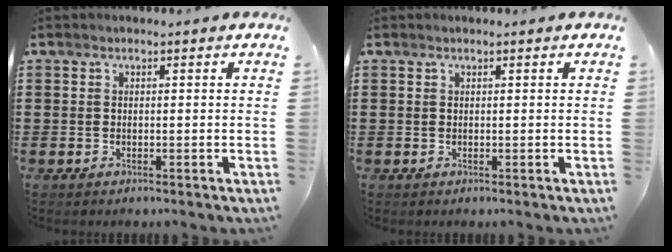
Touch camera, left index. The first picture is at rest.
{"total": 0.0}